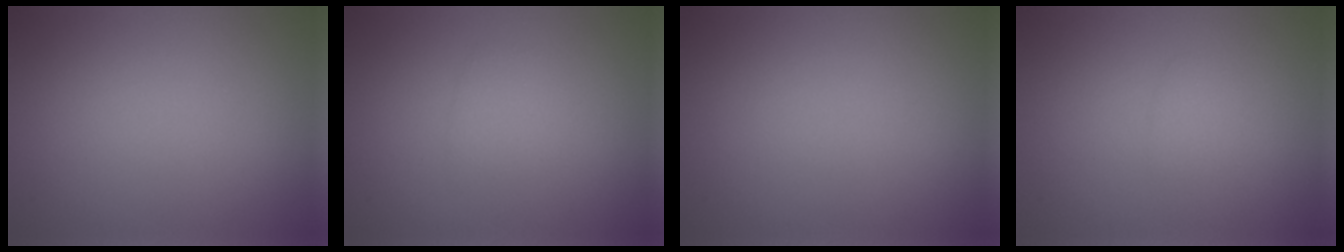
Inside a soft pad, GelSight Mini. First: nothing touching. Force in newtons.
{"total": 1.4, "press": 1.4, "slide": 0.1}
{"total": 0.0}
{"total": 0.9, "press": 0.9, "slide": 0.1}